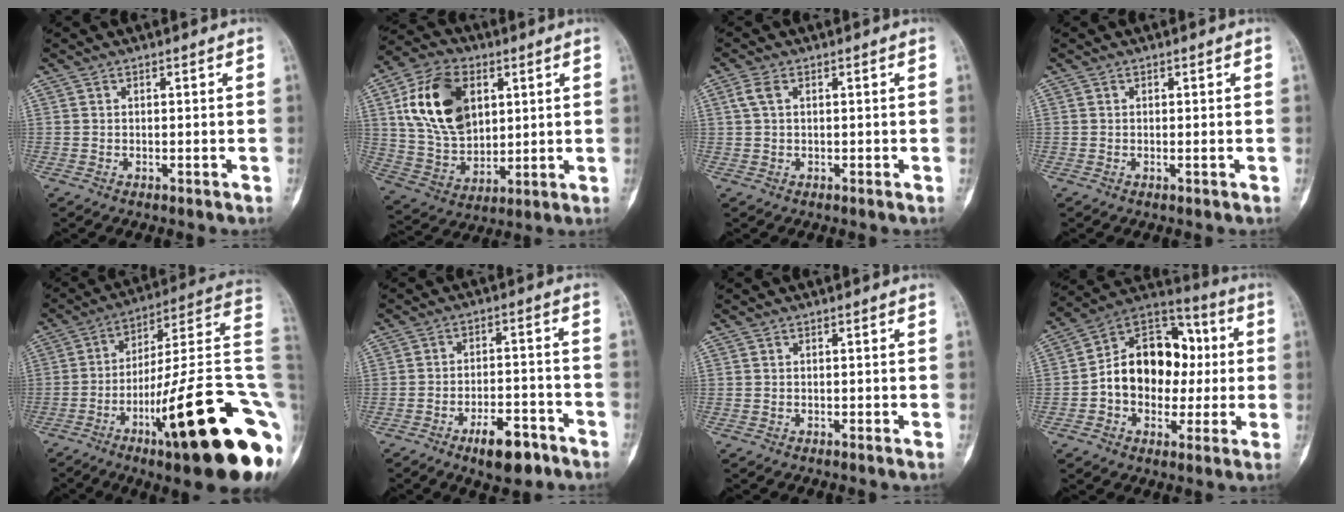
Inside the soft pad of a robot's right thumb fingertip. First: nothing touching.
{"total": 17.9, "force": [5.4, 12.0, 12.1], "torque": [-0.199, -0.010, 0.106]}
{"total": 2.3, "force": [0.5, 1.2, 1.9], "torque": [-0.046, 0.005, 0.009]}
{"total": 0.0}
{"total": 29.3, "force": [-8.3, 4.9, 27.7], "torque": [-0.331, 0.044, -0.129]}
{"total": 8.7, "force": [-5.5, 3.5, 5.7], "torque": [-0.080, 0.033, -0.084]}
{"total": 0.0}
{"total": 17.7, "force": [-0.1, 13.3, 11.7], "torque": [-0.138, 0.041, -0.008]}